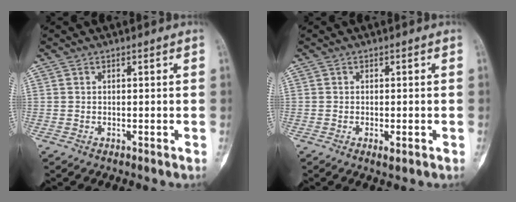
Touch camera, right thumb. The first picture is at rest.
{"total": 1.9, "force": [-0.7, 0.8, 1.6], "torque": [-0.025, 0.000, -0.009]}